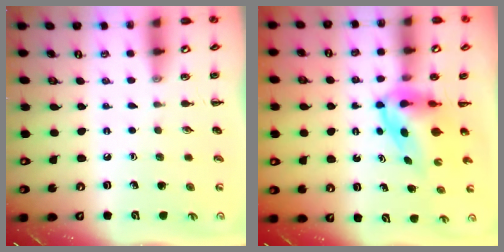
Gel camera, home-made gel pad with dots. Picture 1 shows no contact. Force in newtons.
{"total": 4.3, "press": 4.2, "slide": 1.1}